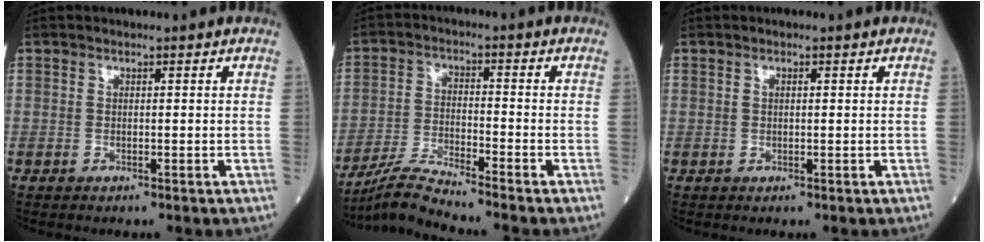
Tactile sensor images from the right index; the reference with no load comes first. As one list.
[{"total": 6.7, "force": [-6.2, -1.9, 1.8], "torque": [-0.048, -0.023, -0.118]}, {"total": 0.6, "force": [0.2, 0.2, 0.5], "torque": [-0.012, 0.001, 0.003]}]